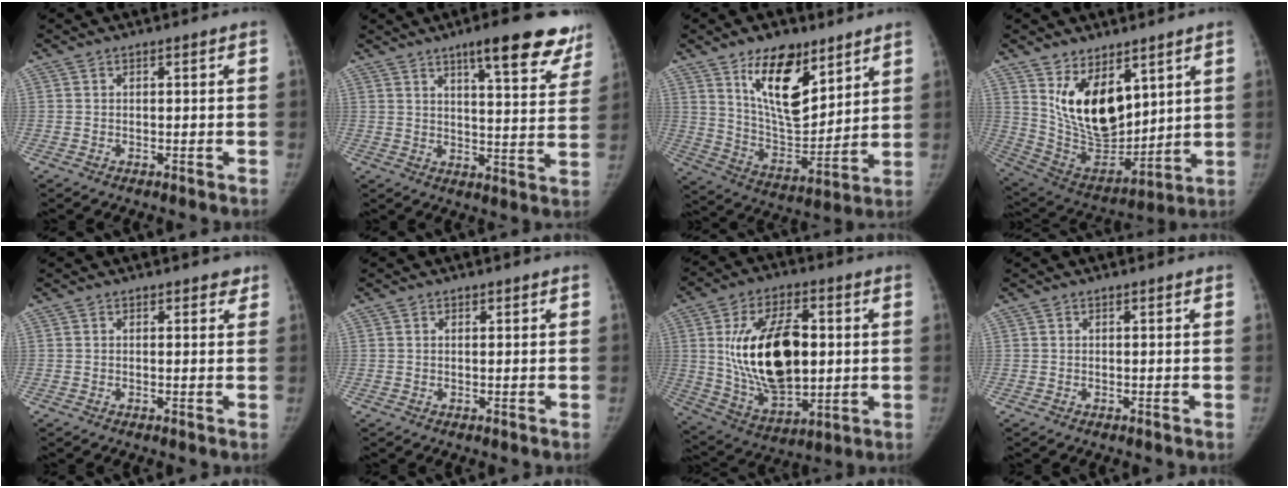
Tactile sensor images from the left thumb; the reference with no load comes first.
{"total": 16.3, "force": [11.2, 3.9, 11.2], "torque": [-0.100, -0.053, 0.139]}
{"total": 16.4, "force": [9.5, 7.9, 10.8], "torque": [-0.133, -0.066, 0.173]}
{"total": 16.6, "force": [6.9, 9.3, 11.9], "torque": [-0.155, -0.051, 0.153]}
{"total": 1.2, "force": [0.9, 0.8, 0.4], "torque": [0.017, -0.003, 0.005]}
{"total": 0.5, "force": [0.3, 0.4, 0.3], "torque": [-0.005, -0.001, 0.003]}
{"total": 21.8, "force": [2.2, 12.2, 17.9], "torque": [-0.282, -0.012, 0.050]}
{"total": 0.0}